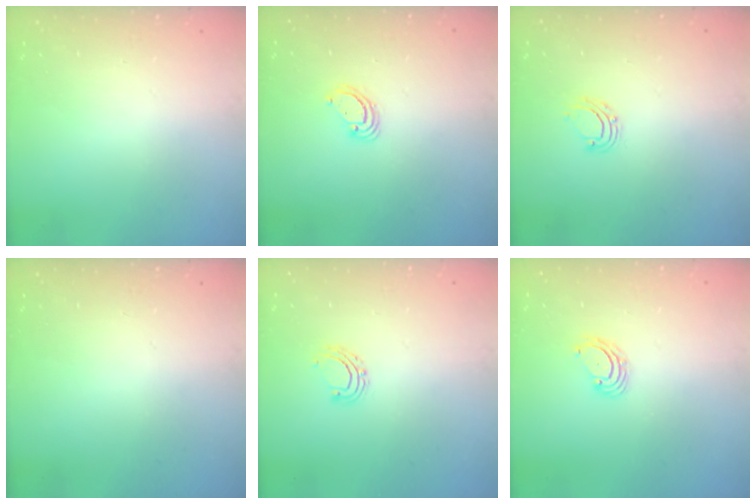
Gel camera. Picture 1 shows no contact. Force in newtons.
{"total": 3.8, "press": 3.8, "slide": 0.1}
{"total": 6.2, "press": 6.1, "slide": 0.5}
{"total": 0.0}
{"total": 5.5, "press": 5.4, "slide": 1.1}
{"total": 2.8, "press": 2.8, "slide": 0.3}